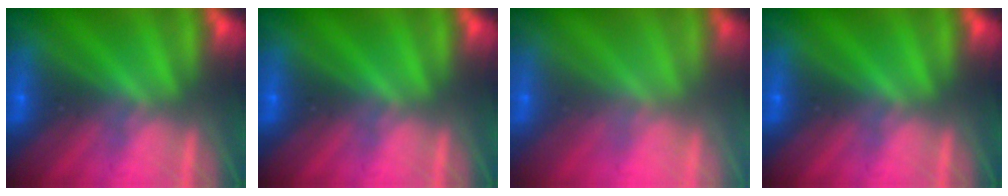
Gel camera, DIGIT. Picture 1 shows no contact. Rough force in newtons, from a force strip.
{"total": 0.0}
{"total": 2.6}
{"total": 0.0}